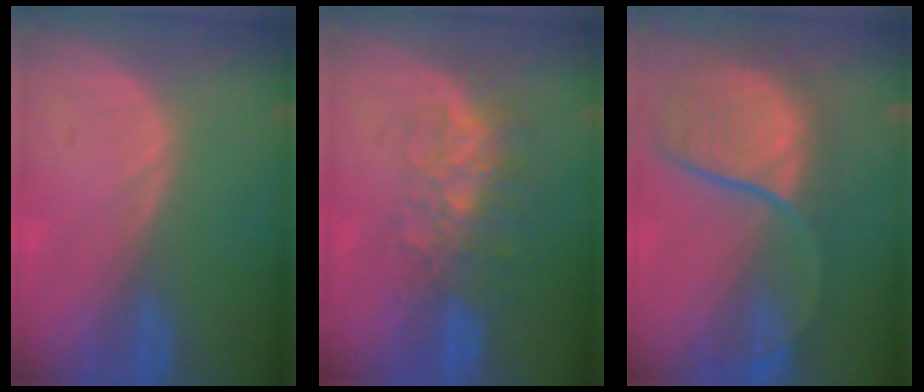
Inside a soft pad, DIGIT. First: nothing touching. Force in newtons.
{"total": 8.2, "press": 7.0, "slide": 4.1}
{"total": 11.3, "press": 9.9, "slide": 5.5}